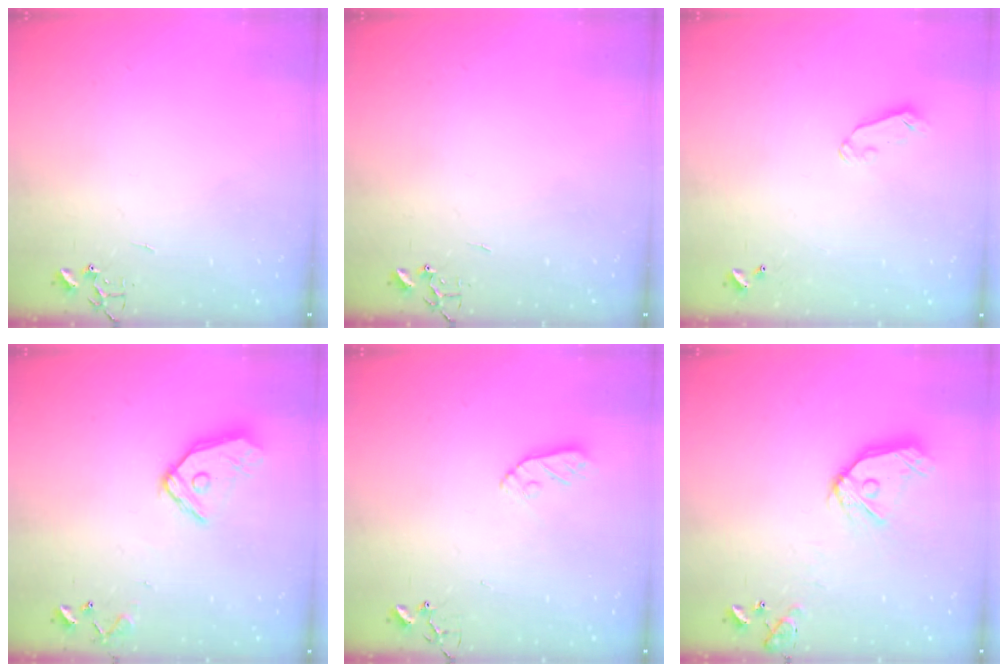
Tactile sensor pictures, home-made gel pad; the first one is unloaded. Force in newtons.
{"total": 0.0}
{"total": 5.9, "press": 5.9, "slide": 0.6}
{"total": 12.2, "press": 12.2, "slide": 1.1}
{"total": 7.2, "press": 7.2, "slide": 0.4}
{"total": 15.3, "press": 15.1, "slide": 2.1}